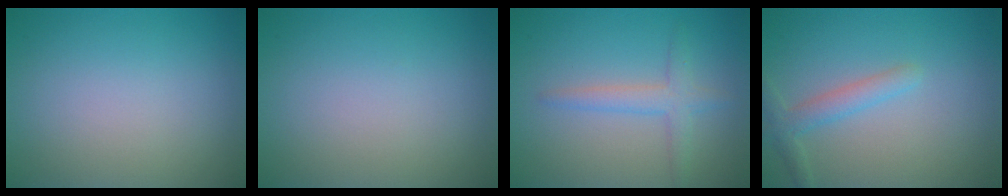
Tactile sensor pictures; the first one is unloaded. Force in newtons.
{"total": 0.0}
{"total": 2.4, "press": 2.4, "slide": 0.1}
{"total": 2.2, "press": 2.2, "slide": 0.1}